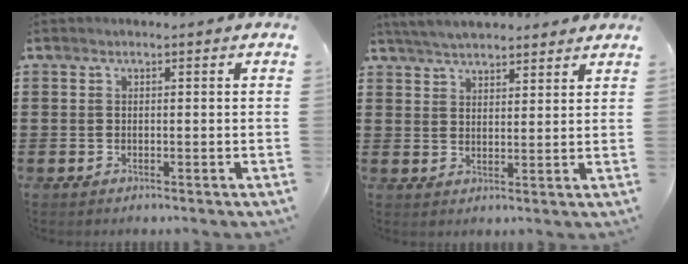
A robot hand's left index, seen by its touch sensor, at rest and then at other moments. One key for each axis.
{"total": 4.5, "fx": 4.3, "fy": 0.6, "fz": 0.9, "tx": -0.029, "ty": -0.007, "tz": 0.082}